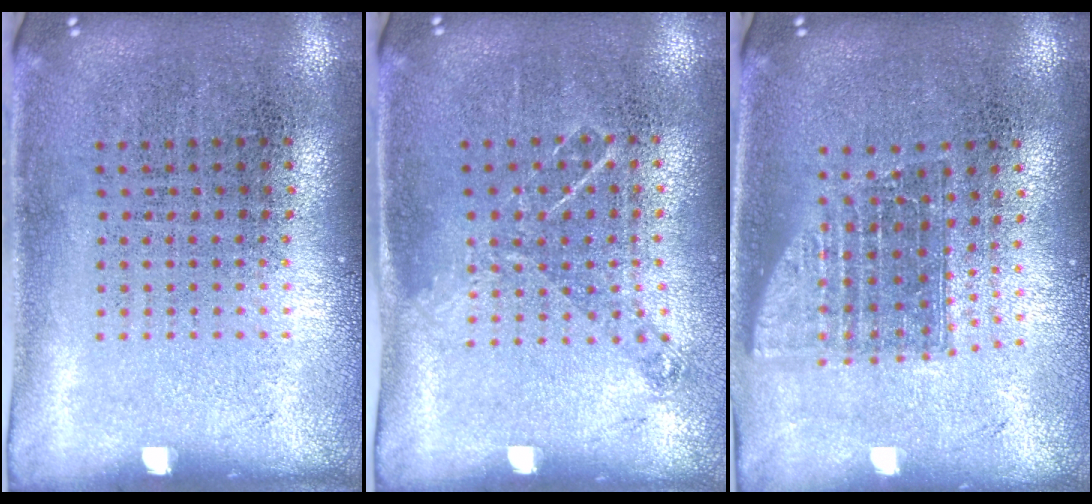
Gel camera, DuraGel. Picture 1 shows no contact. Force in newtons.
{"total": 0.8, "press": 0.8, "slide": 0.2}
{"total": 1.5, "press": 1.2, "slide": 1.0}